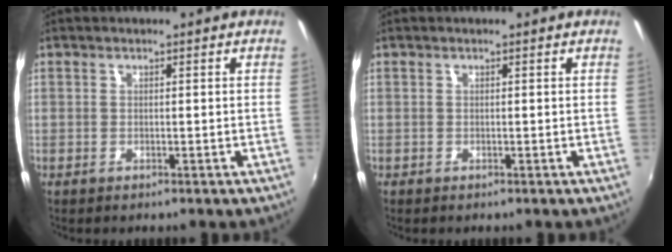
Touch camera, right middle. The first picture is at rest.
{"total": 0.0}